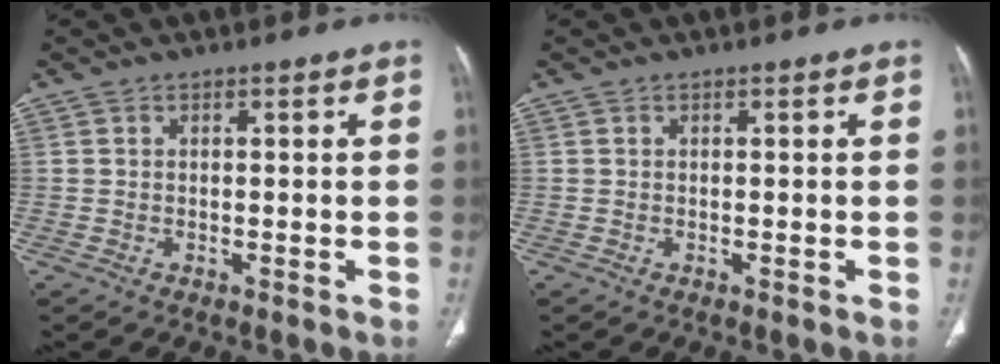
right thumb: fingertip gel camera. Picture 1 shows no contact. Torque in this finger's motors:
{"motor_torque": [-0.14, 0.15, -0.16, 0.16, 0.00]}